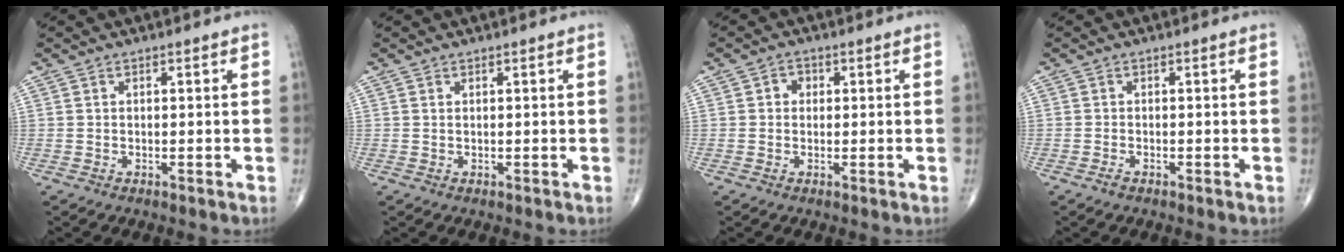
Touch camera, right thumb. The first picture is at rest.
{"total": 0.0}
{"total": 2.0, "force": [0.2, 1.8, 0.8], "torque": [-0.002, 0.004, -0.001]}
{"total": 0.7, "force": [-0.6, 0.3, 0.4], "torque": [-0.014, -0.001, -0.012]}